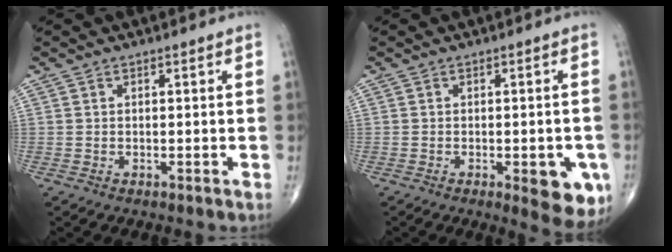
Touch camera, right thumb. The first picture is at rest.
{"total": 8.6, "force": [-3.0, 3.1, 7.4], "torque": [-0.065, -0.003, -0.030]}